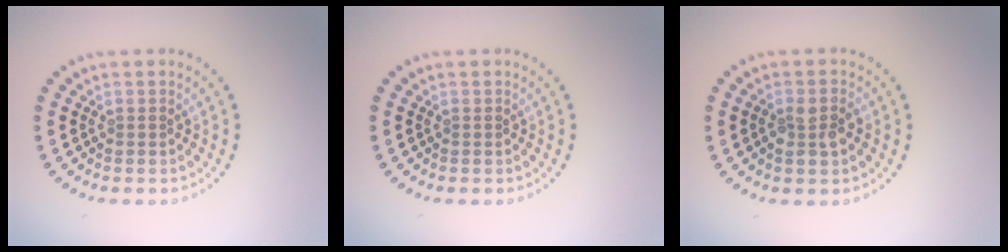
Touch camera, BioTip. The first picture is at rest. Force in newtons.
{"total": 0.0}
{"total": 2.4, "press": 2.4, "slide": 0.3}